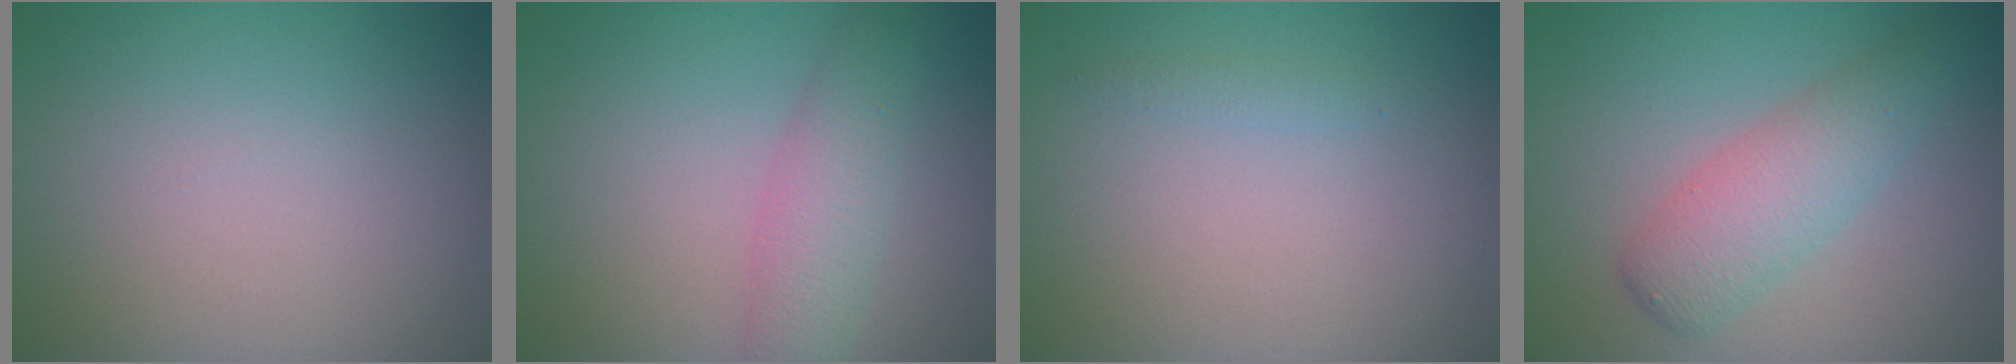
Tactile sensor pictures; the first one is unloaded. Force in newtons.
{"total": 3.5, "press": 3.5, "slide": 0.1}
{"total": 0.7, "press": 0.7, "slide": 0.0}
{"total": 4.1, "press": 4.1, "slide": 0.0}